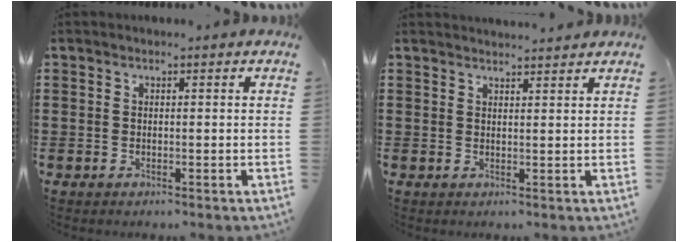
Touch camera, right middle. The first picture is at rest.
{"total": 1.9, "force": [1.9, 0.0, 0.2], "torque": [-0.008, 0.002, 0.036]}